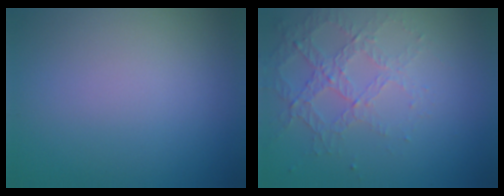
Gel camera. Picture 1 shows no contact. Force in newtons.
{"total": 4.2, "press": 2.9, "slide": 3.1}